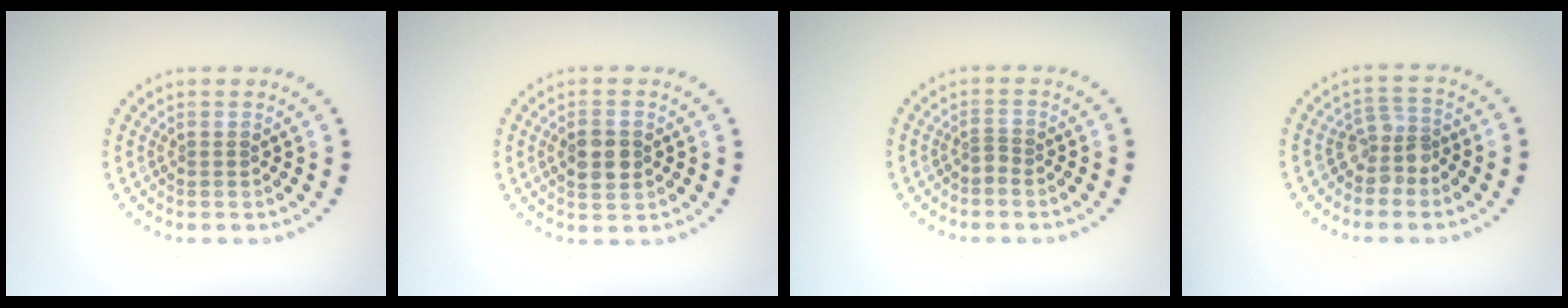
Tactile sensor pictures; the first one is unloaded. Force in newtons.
{"total": 2.9, "press": 2.9, "slide": 0.1}
{"total": 0.6, "press": 0.3, "slide": 0.5}
{"total": 2.5, "press": 1.9, "slide": 1.6}